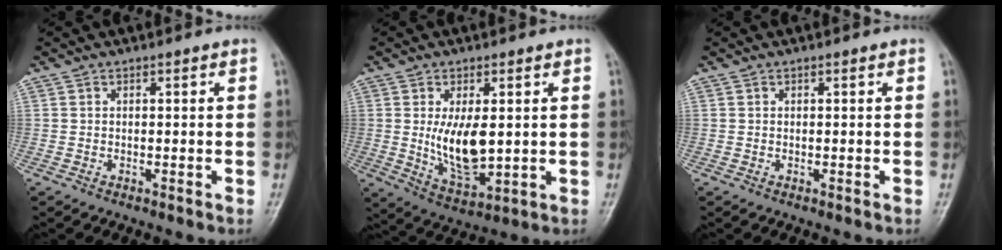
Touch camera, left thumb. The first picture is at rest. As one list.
[{"total": 9.7, "force": [0.7, 4.6, 8.5], "torque": [-0.138, -0.025, 0.028]}, {"total": 0.0}]